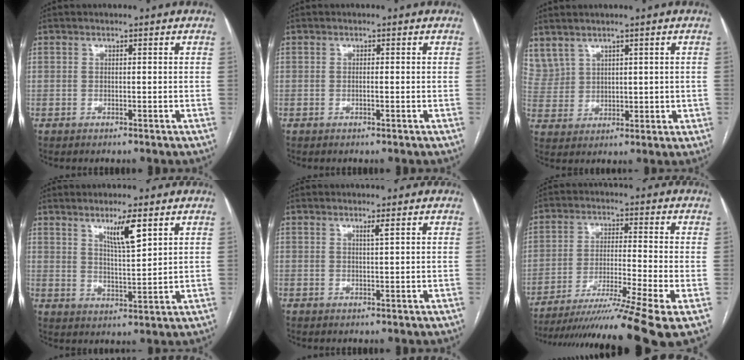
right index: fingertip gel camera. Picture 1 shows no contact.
{"total": 0.5, "force": [-0.1, 0.1, 0.5], "torque": [-0.012, -0.001, -0.002]}
{"total": 8.6, "force": [5.5, 5.8, 3.3], "torque": [-0.093, 0.017, 0.130]}
{"total": 6.2, "force": [3.6, 0.6, 5.0], "torque": [-0.089, -0.010, 0.066]}
{"total": 1.1, "force": [0.6, -0.3, 0.9], "torque": [-0.023, -0.006, 0.013]}
{"total": 15.5, "force": [-11.8, -2.3, 9.8], "torque": [-0.157, -0.034, -0.198]}